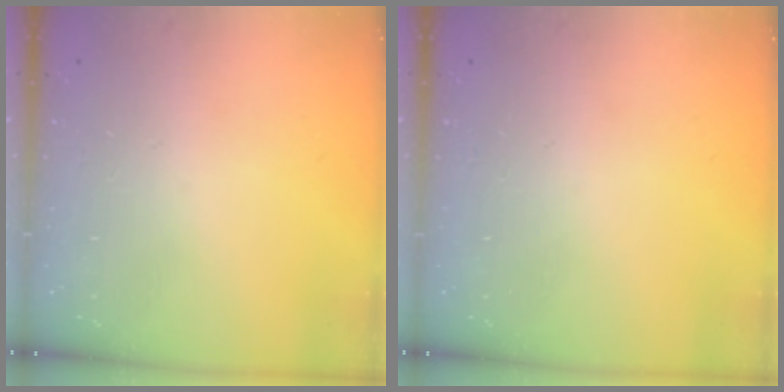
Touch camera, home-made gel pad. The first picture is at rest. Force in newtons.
{"total": 0.0}